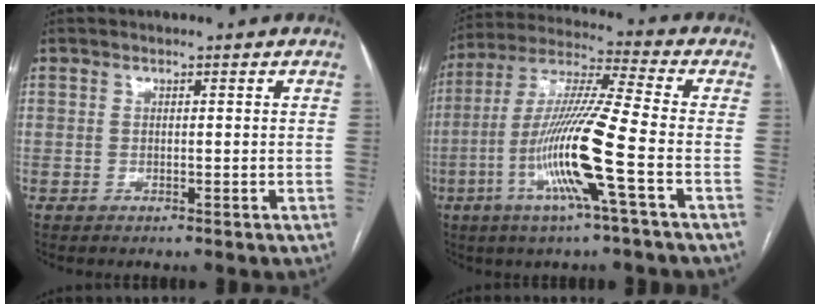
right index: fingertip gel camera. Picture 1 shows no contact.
{"total": 14.9, "force": [-4.9, -0.8, 14.1], "torque": [-0.285, -0.009, -0.100]}